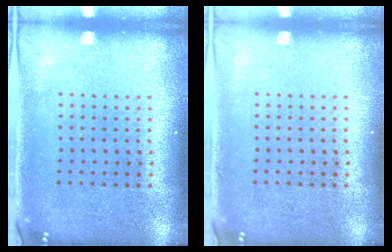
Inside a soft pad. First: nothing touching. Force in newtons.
{"total": 0.0}